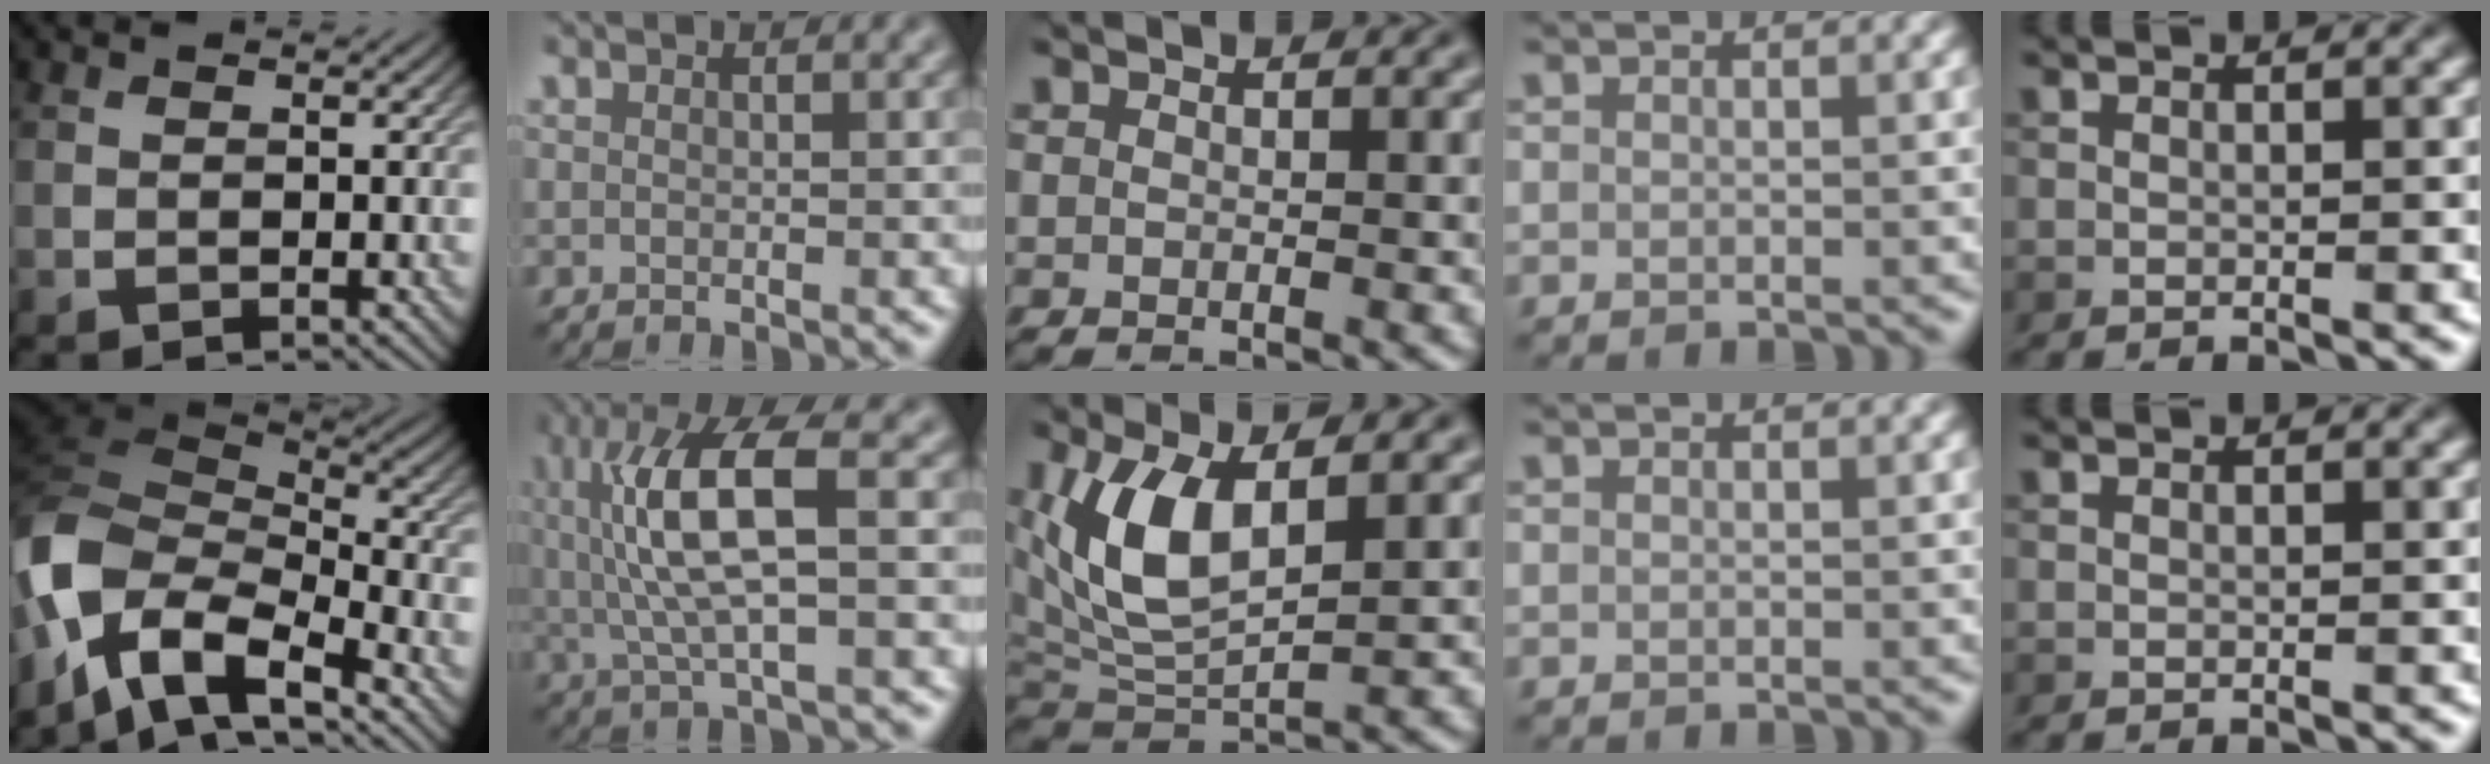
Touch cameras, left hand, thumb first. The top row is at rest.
{"thumb": {"total": 13.2, "force": [-5.8, 6.8, 9.7], "torque": [-0.242, -0.004, -0.113]}, "index": {"total": 8.0, "force": [0.5, 2.1, 7.7], "torque": [-0.156, 0.010, 0.017]}, "middle": {"total": 6.6, "force": [1.9, 3.1, 5.5], "torque": [-0.125, -0.004, 0.042]}}